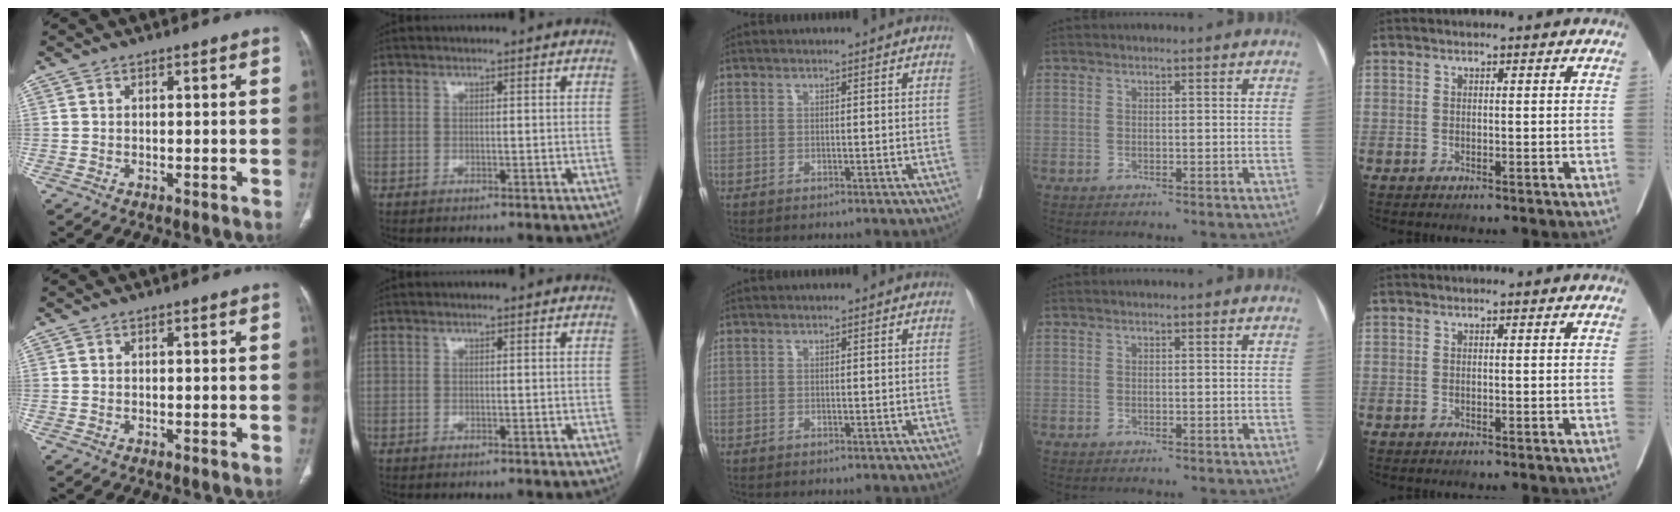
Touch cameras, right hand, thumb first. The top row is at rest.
{}